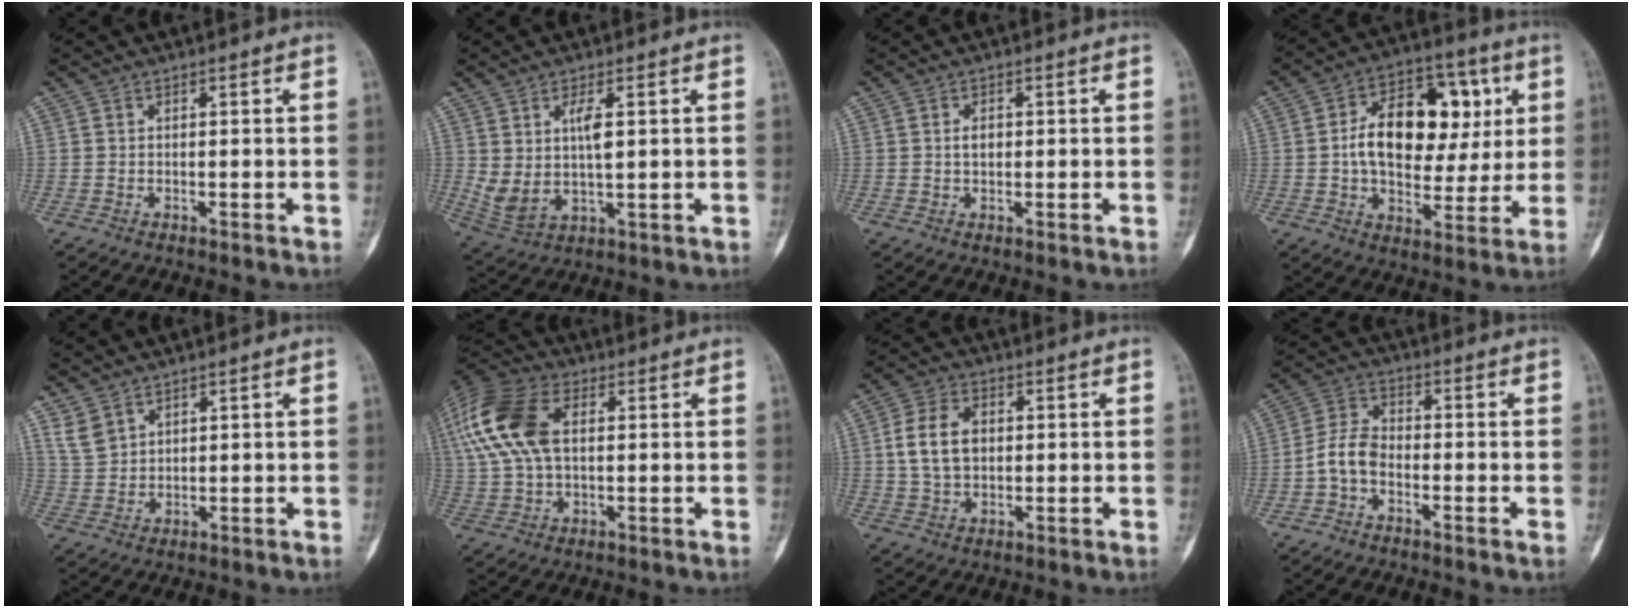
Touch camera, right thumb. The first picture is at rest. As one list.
[{"total": 8.0, "force": [1.8, 3.4, 7.0], "torque": [-0.137, -0.011, 0.048]}, {"total": 1.9, "force": [0.2, 1.3, 1.4], "torque": [-0.017, 0.000, 0.002]}, {"total": 19.5, "force": [3.3, 12.3, 14.8], "torque": [-0.189, 0.015, 0.052]}, {"total": 3.9, "force": [2.9, 2.3, 1.3], "torque": [-0.022, -0.015, 0.070]}, {"total": 19.2, "force": [4.7, 11.5, 14.7], "torque": [-0.350, 0.022, 0.083]}, {"total": 8.6, "force": [1.0, 5.9, 6.1], "torque": [-0.105, 0.007, 0.019]}, {"total": 5.7, "force": [-2.1, 3.6, 3.9], "torque": [-0.072, 0.025, -0.052]}]